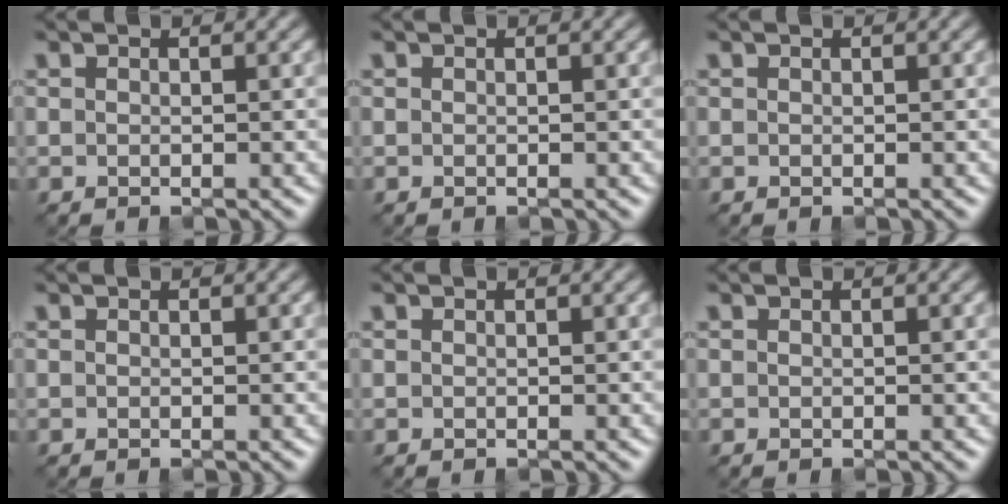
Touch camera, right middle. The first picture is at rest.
{"total": 0.0}
{"total": 0.0}
{"total": 0.0}
{"total": 0.0}
{"total": 0.0}